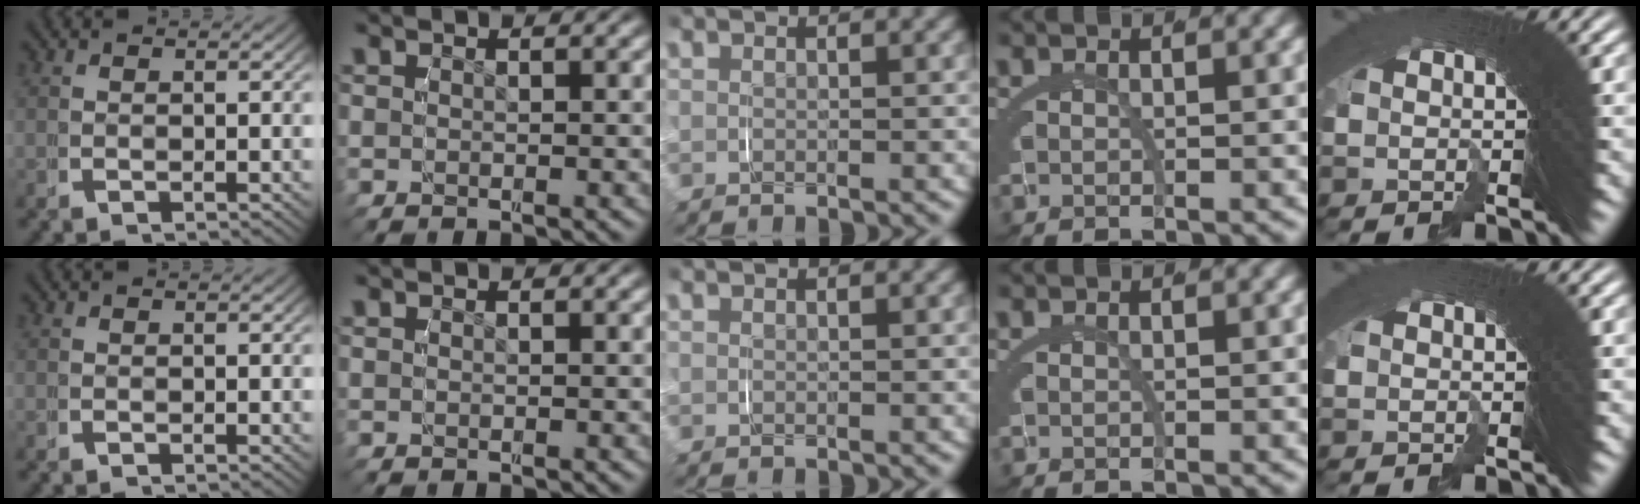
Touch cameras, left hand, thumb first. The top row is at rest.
{}